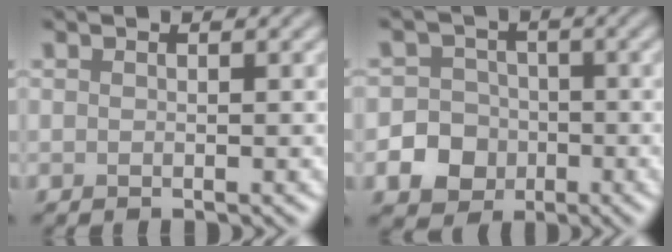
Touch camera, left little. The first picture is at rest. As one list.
[{"total": 7.2, "force": [-2.8, 6.4, 1.6], "torque": [-0.016, -0.013, -0.067]}]